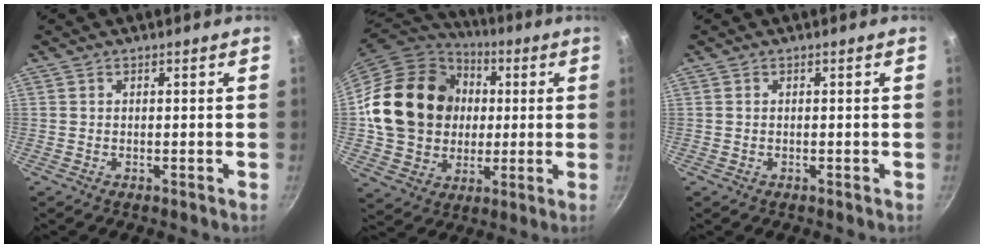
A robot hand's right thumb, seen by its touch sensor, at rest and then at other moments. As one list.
[{"total": 22.1, "force": [2.5, 18.4, 12.0], "torque": [-0.187, 0.021, 0.050]}, {"total": 0.0}]